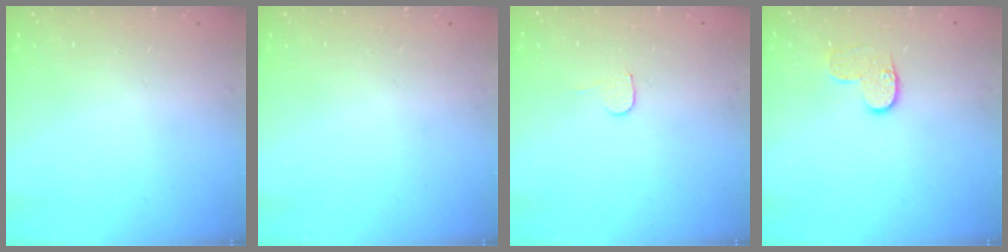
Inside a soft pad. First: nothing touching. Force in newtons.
{"total": 0.0}
{"total": 4.5, "press": 4.5, "slide": 0.4}
{"total": 6.7, "press": 6.7, "slide": 0.1}